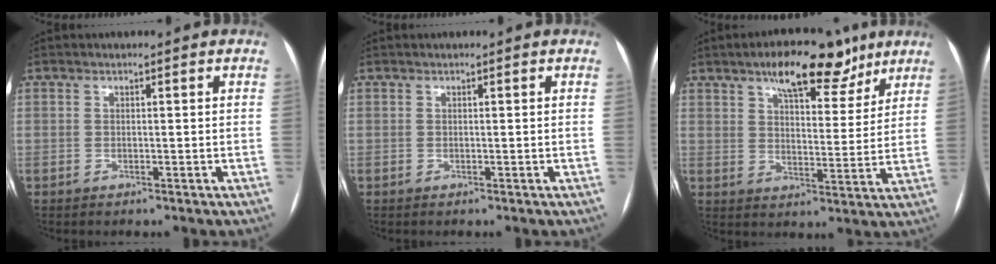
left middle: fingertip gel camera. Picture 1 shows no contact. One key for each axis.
{"total": 0.0}
{"total": 11.9, "fx": 8.2, "fy": 4.6, "fz": 7.2, "tx": -0.094, "ty": 0.014, "tz": 0.122}